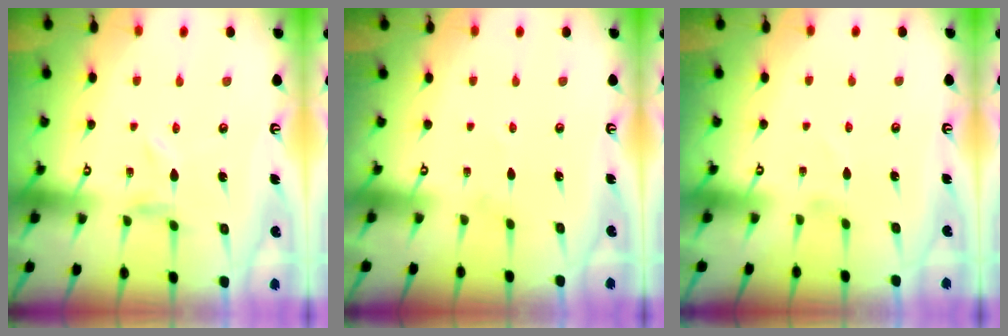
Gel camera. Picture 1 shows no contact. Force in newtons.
{"total": 0.0}
{"total": 0.9, "press": 0.9, "slide": 0.1}